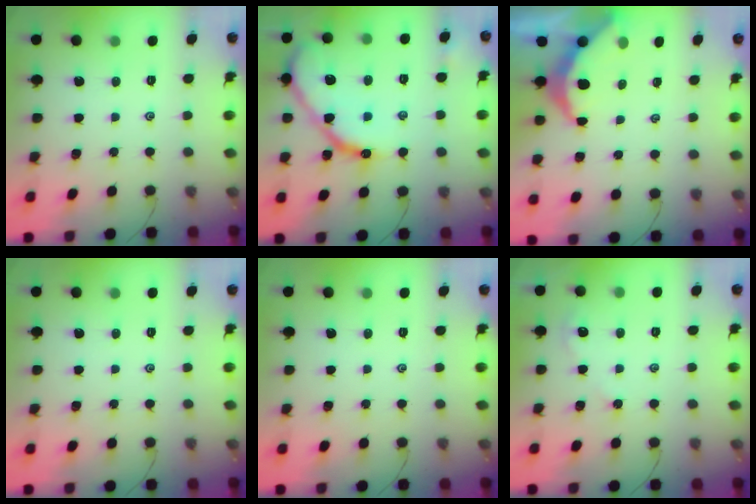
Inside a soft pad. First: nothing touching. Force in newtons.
{"total": 14.3, "press": 14.2, "slide": 1.3}
{"total": 6.1, "press": 6.1, "slide": 0.3}
{"total": 0.0}
{"total": 0.0}
{"total": 3.2, "press": 3.2, "slide": 0.4}